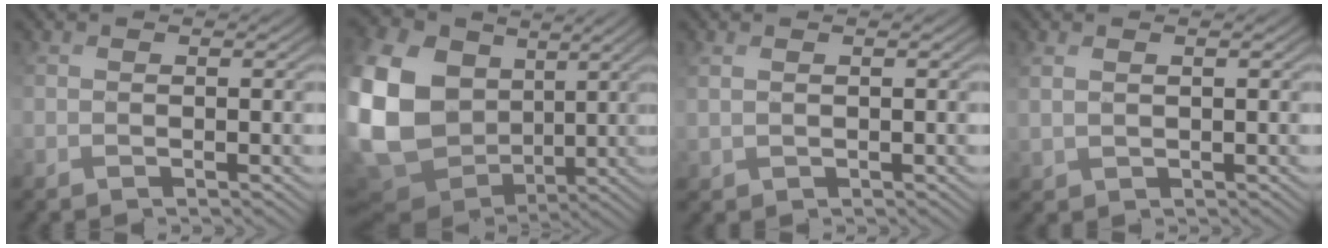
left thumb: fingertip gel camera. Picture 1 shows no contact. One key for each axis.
{"total": 17.7, "fx": 3.5, "fy": 14.3, "fz": 9.8, "tx": -0.294, "ty": 0.007, "tz": 0.084}
{"total": 1.3, "fx": 0.9, "fy": -0.1, "fz": -0.9, "tx": 0.022, "ty": 0.010, "tz": 0.020}
{"total": 1.3, "fx": 1.2, "fy": 0.2, "fz": -0.5, "tx": 0.009, "ty": 0.010, "tz": 0.029}